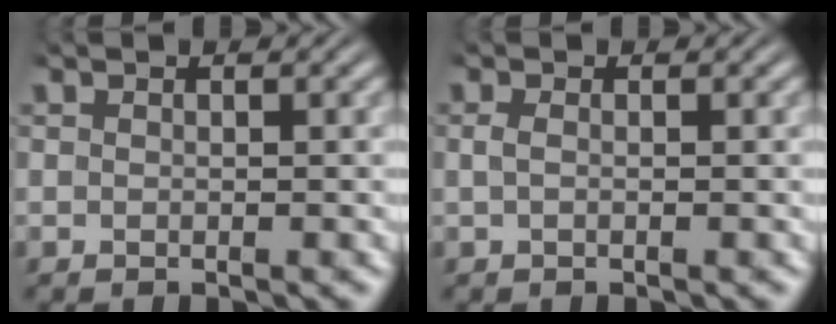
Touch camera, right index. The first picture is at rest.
{"total": 0.8, "force": [-0.7, 0.3, 0.2], "torque": [-0.017, -0.008, -0.009]}